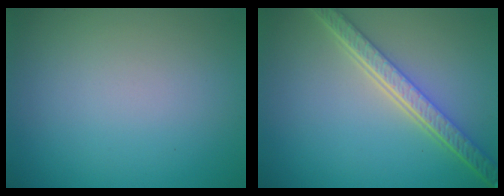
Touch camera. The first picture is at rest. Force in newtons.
{"total": 5.4, "press": 4.1, "slide": 3.4}